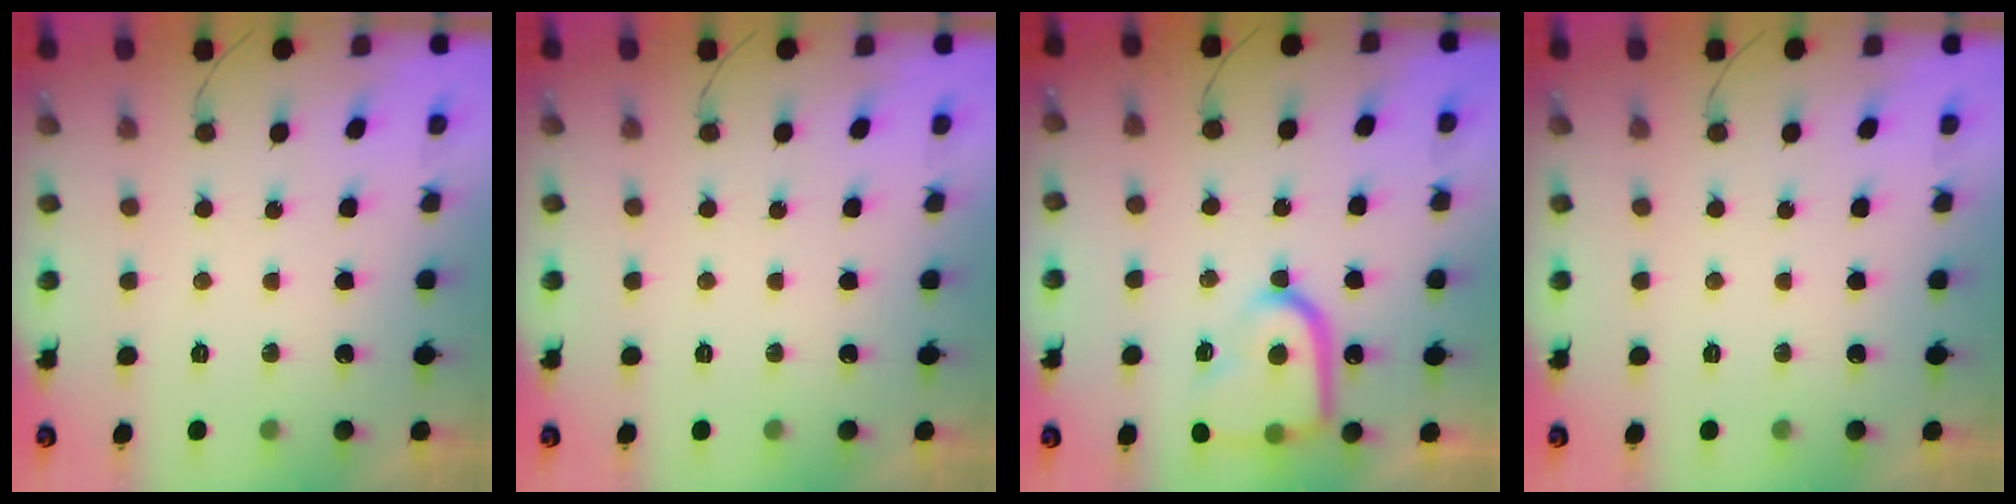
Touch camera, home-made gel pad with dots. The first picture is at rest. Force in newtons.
{"total": 0.0}
{"total": 16.2, "press": 16.1, "slide": 1.5}
{"total": 0.0}